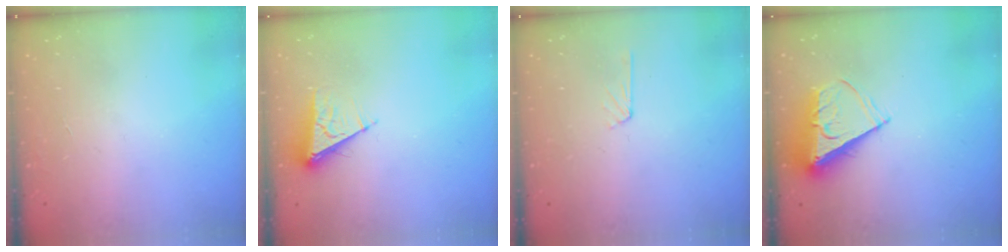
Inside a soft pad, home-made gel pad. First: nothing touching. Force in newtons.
{"total": 6.2, "press": 6.2, "slide": 0.5}
{"total": 2.9, "press": 2.9, "slide": 0.3}
{"total": 8.9, "press": 8.9, "slide": 0.4}